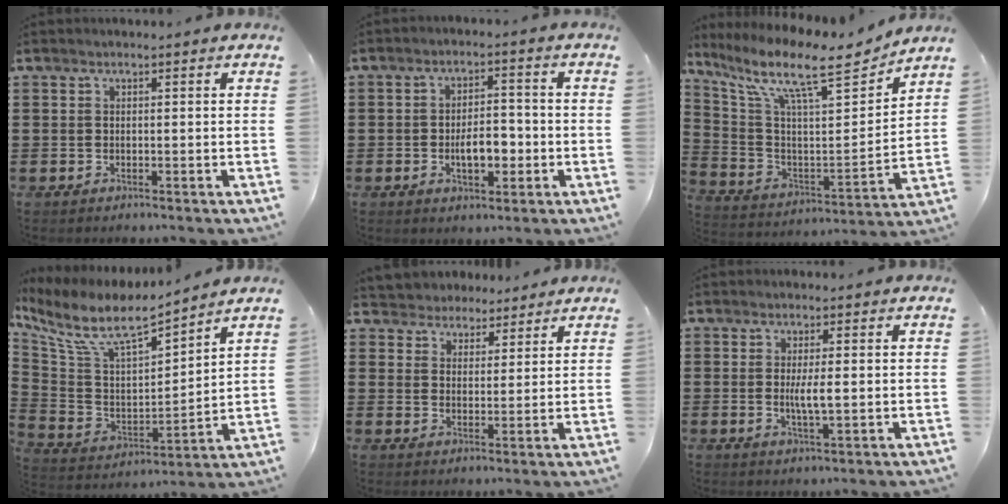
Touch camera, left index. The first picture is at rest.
{"total": 5.7, "force": [-1.4, 2.9, 4.8], "torque": [-0.069, 0.003, -0.029]}
{"total": 12.9, "force": [9.6, 2.8, 8.1], "torque": [-0.178, -0.059, 0.156]}
{"total": 9.4, "force": [7.3, 2.6, 5.3], "torque": [-0.135, -0.043, 0.124]}
{"total": 4.0, "force": [3.5, 1.7, -0.4], "torque": [-0.012, -0.007, 0.065]}
{"total": 3.6, "force": [0.1, 0.6, 3.5], "torque": [-0.063, -0.004, 0.002]}